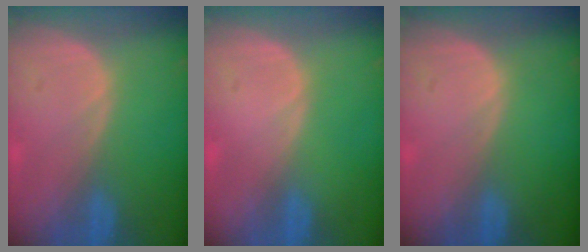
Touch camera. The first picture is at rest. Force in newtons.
{"total": 0.0}
{"total": 0.0}